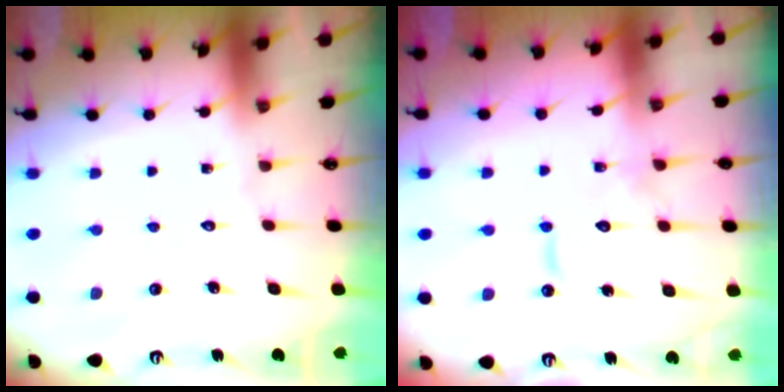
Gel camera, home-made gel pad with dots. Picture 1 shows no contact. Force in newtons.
{"total": 9.6, "press": 9.6, "slide": 0.9}